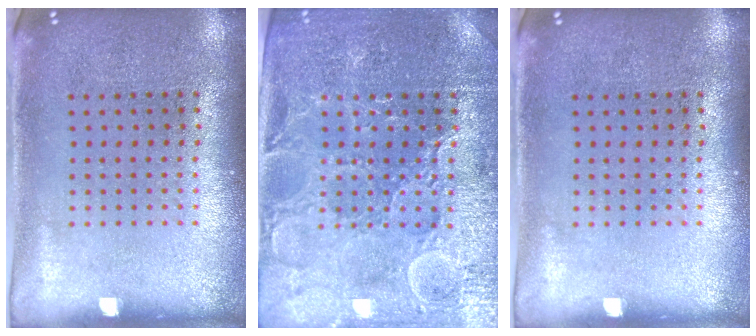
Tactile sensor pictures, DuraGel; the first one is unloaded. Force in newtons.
{"total": 3.9, "press": 3.8, "slide": 1.0}
{"total": 0.0}